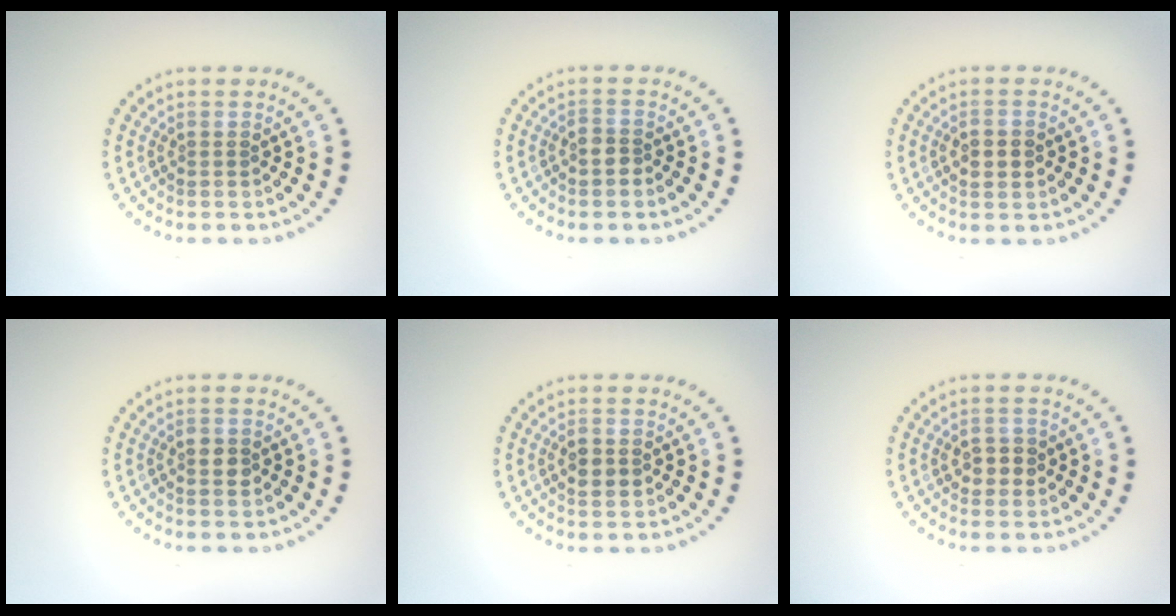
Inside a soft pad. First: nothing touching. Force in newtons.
{"total": 1.4, "press": 1.2, "slide": 0.7}
{"total": 1.9, "press": 1.8, "slide": 0.2}
{"total": 1.4, "press": 1.4, "slide": 0.1}
{"total": 1.8, "press": 1.8, "slide": 0.1}
{"total": 1.9, "press": 1.9, "slide": 0.2}